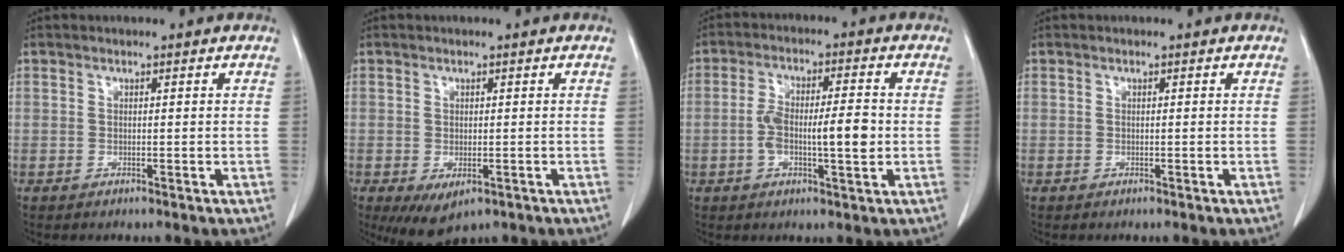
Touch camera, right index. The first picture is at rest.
{"total": 5.2, "force": [-2.6, 2.7, 3.6], "torque": [-0.054, -0.012, -0.032]}
{"total": 8.2, "force": [-1.0, 1.8, 8.0], "torque": [-0.144, 0.009, -0.018]}
{"total": 0.0}